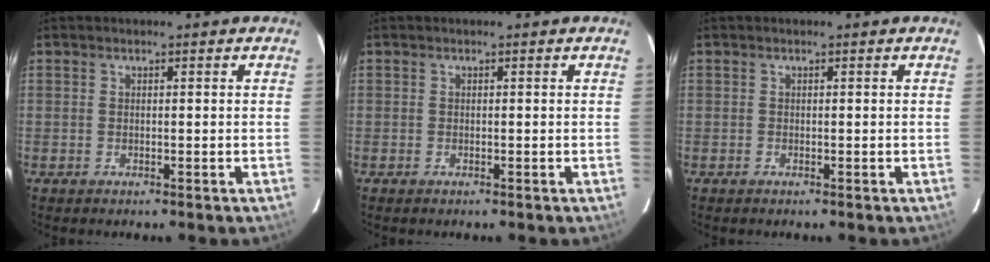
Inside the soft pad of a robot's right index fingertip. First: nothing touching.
{"total": 0.0}
{"total": 0.0}